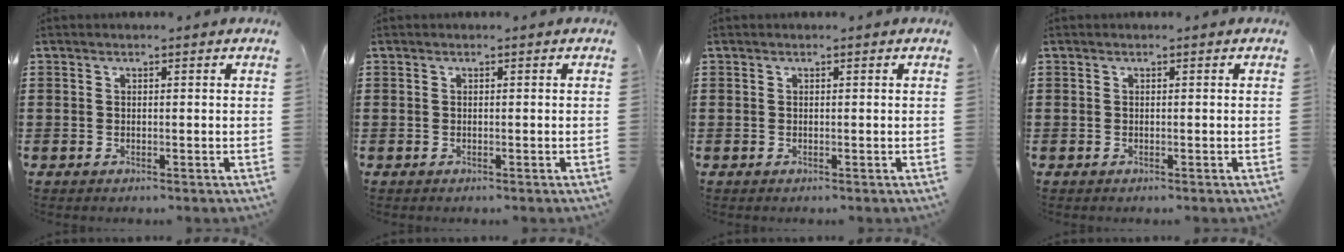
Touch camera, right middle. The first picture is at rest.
{"total": 0.0}
{"total": 0.0}
{"total": 0.0}